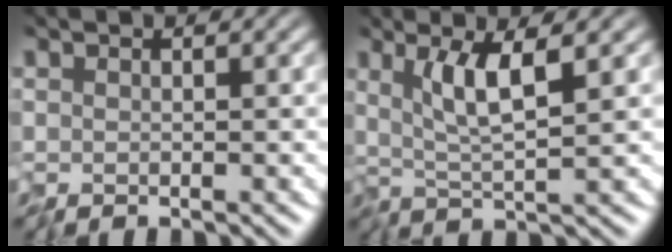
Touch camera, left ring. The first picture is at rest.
{"total": 5.0, "force": [1.1, 1.0, 4.8], "torque": [-0.082, -0.007, 0.013]}